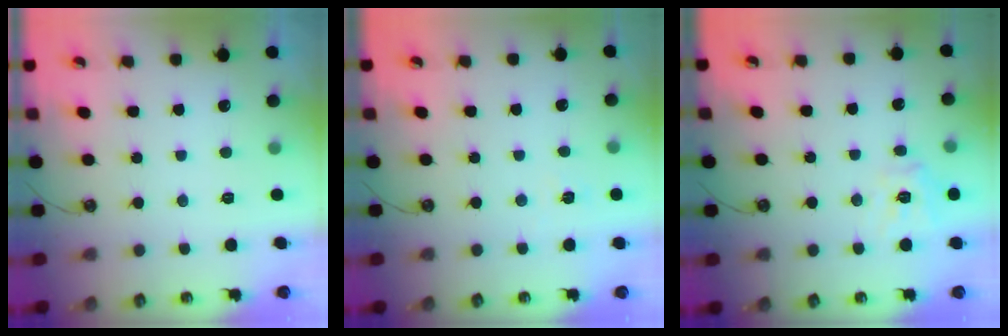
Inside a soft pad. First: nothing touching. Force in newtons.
{"total": 2.6, "press": 2.6, "slide": 0.2}
{"total": 11.6, "press": 11.5, "slide": 1.3}